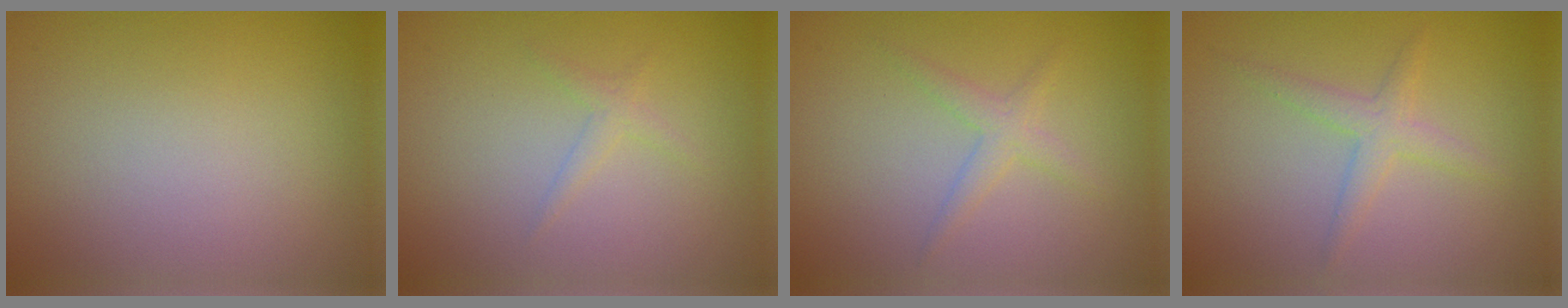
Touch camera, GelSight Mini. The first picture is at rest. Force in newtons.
{"total": 1.1, "press": 1.1, "slide": 0.0}
{"total": 1.8, "press": 1.8, "slide": 0.1}
{"total": 2.1, "press": 2.1, "slide": 0.1}